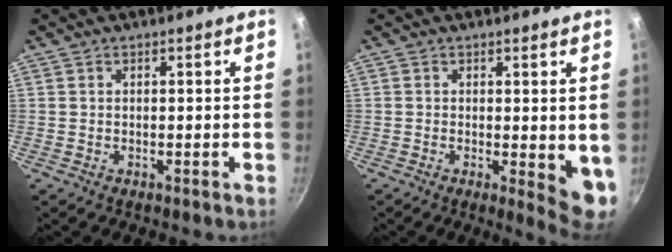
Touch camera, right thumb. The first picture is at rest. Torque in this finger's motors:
{"motor_torque": [-0.50, 0.80, -0.21, 0.02, 0.06]}